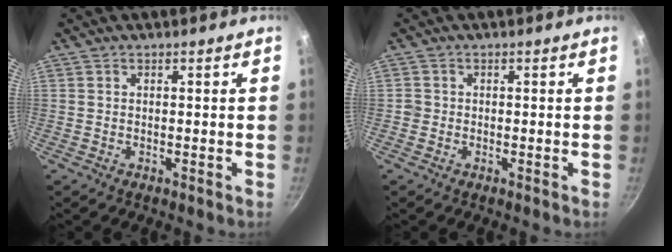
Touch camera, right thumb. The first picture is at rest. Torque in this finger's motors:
{"motor_torque": [0.18, 0.09, 0.35, 0.38, 0.04]}